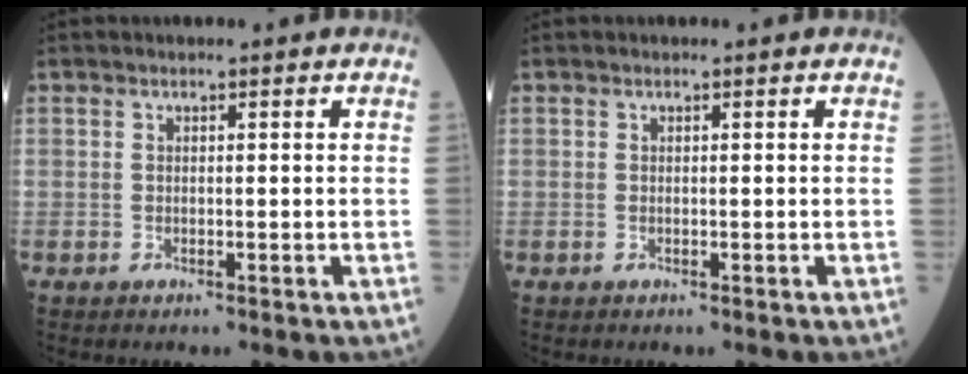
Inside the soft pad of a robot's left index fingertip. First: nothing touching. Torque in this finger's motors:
{"motor_torque": [0.00, 0.00, 0.01, 0.00]}